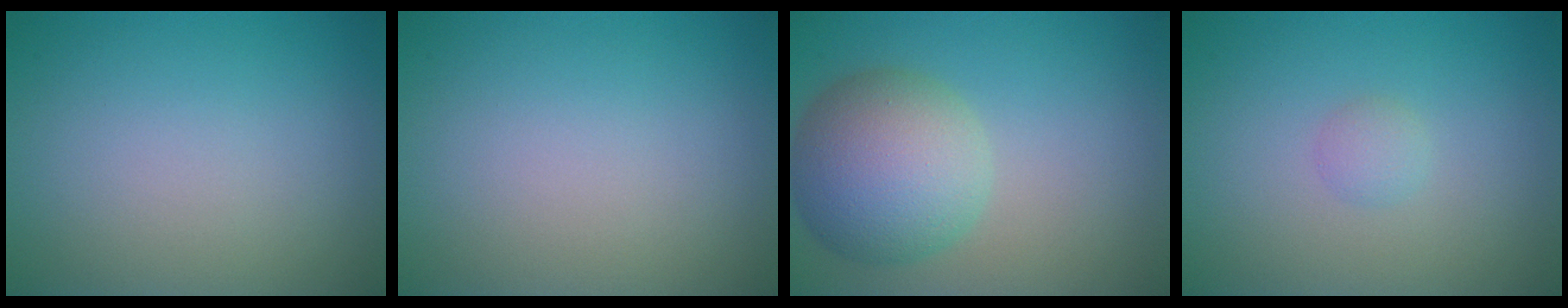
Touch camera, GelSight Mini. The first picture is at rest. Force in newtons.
{"total": 0.0}
{"total": 7.7, "press": 7.7, "slide": 0.3}
{"total": 1.0, "press": 1.0, "slide": 0.0}